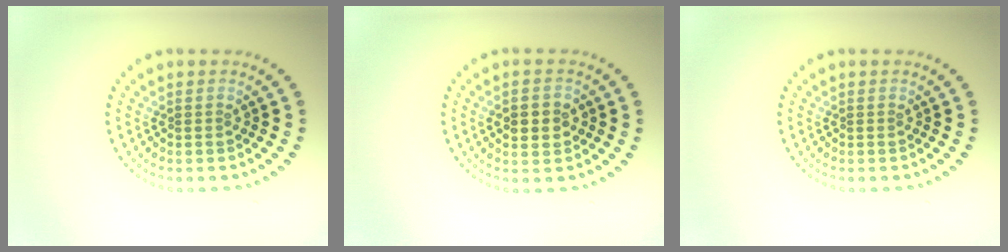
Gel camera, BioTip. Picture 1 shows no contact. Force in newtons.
{"total": 2.6, "press": 2.6, "slide": 0.1}
{"total": 0.0}